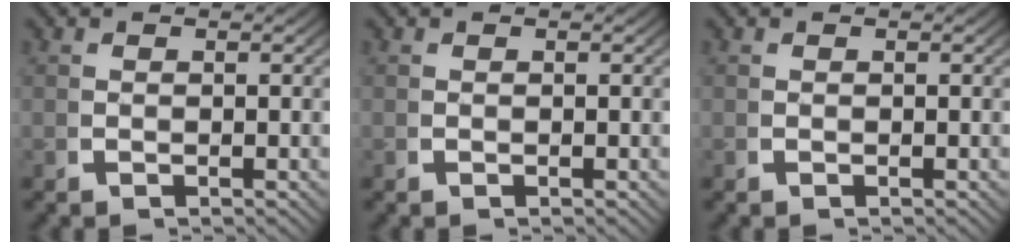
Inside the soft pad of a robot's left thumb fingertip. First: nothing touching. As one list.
[{"total": 0.0}, {"total": 0.0}]